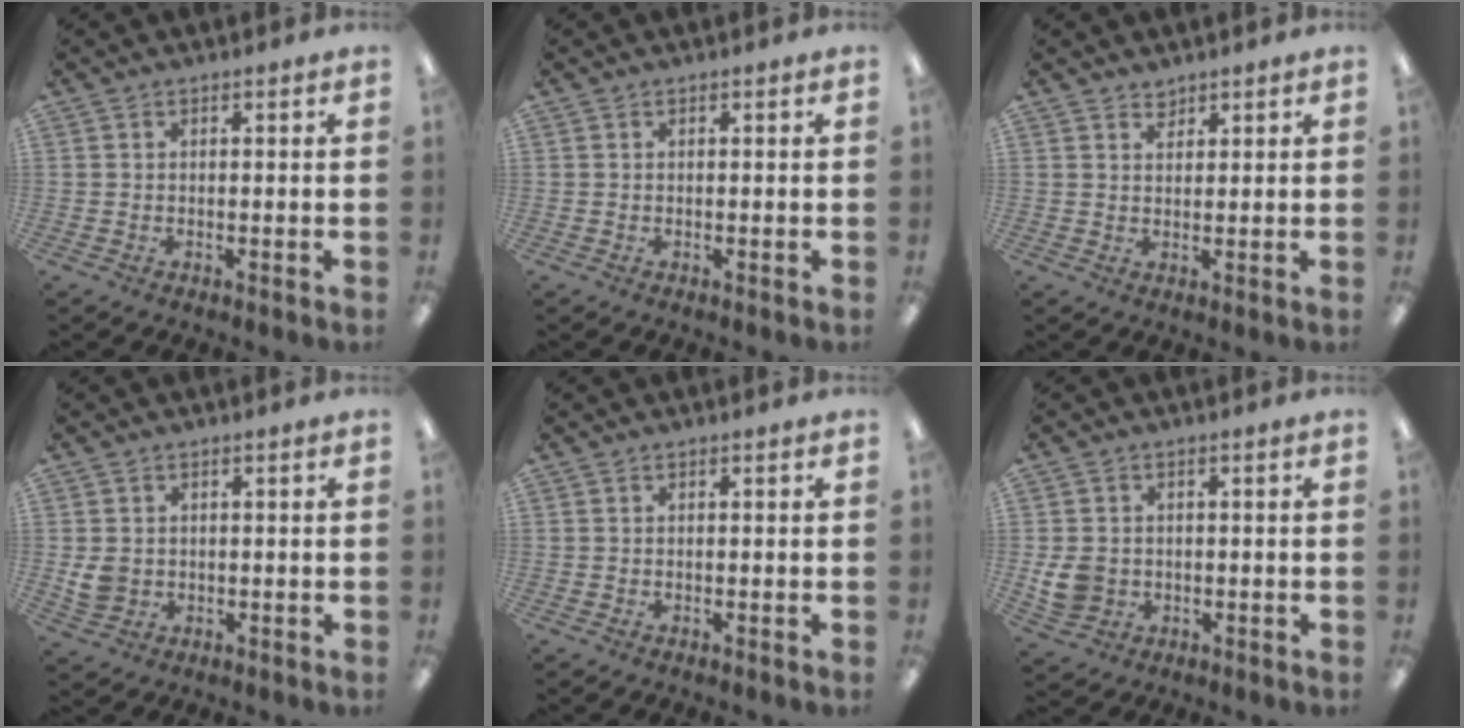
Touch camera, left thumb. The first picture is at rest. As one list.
[{"total": 0.0}, {"total": 2.2, "force": [2.0, 0.9, 0.3], "torque": [0.000, -0.008, 0.037]}, {"total": 4.4, "force": [0.6, 3.8, 2.1], "torque": [-0.031, -0.001, 0.011]}, {"total": 0.0}, {"total": 6.0, "force": [0.0, 5.3, 2.8], "torque": [-0.050, 0.004, 0.003]}]